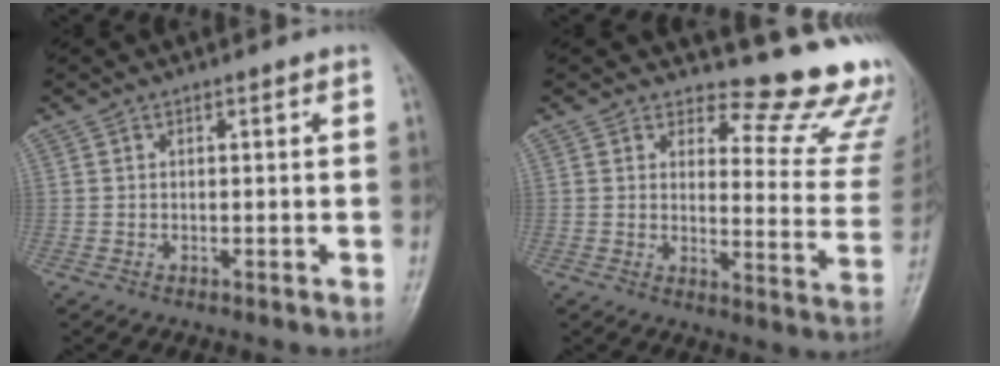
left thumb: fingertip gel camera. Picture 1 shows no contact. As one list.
[{"total": 15.2, "force": [14.5, 3.5, 3.0], "torque": [0.006, -0.167, 0.150]}]